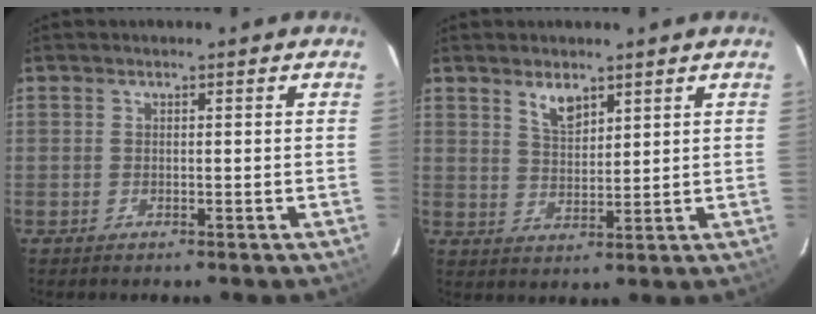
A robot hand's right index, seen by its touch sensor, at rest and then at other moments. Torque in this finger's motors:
{"motor_torque": [0.40, 0.32, 0.34, 0.06]}